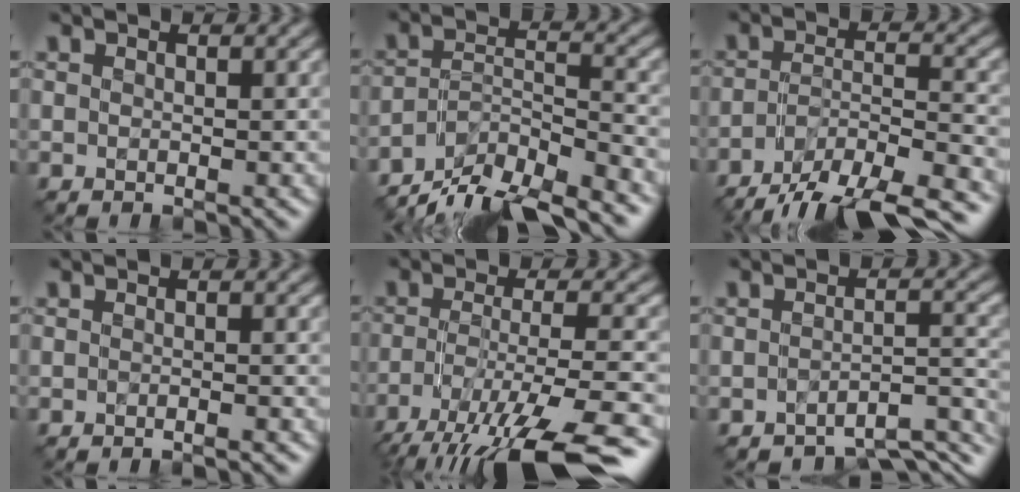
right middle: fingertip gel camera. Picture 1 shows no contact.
{"total": 8.5, "force": [-7.3, 1.9, 3.8], "torque": [-0.064, 0.000, -0.127]}
{"total": 10.6, "force": [-8.6, 2.9, 5.4], "torque": [-0.088, -0.010, -0.129]}
{"total": 1.0, "force": [-0.9, -0.2, 0.2], "torque": [0.000, 0.001, -0.015]}
{"total": 12.5, "force": [-8.8, 3.0, 8.4], "torque": [-0.162, -0.018, -0.137]}
{"total": 5.3, "force": [-4.8, 1.0, 2.1], "torque": [-0.027, -0.007, -0.061]}